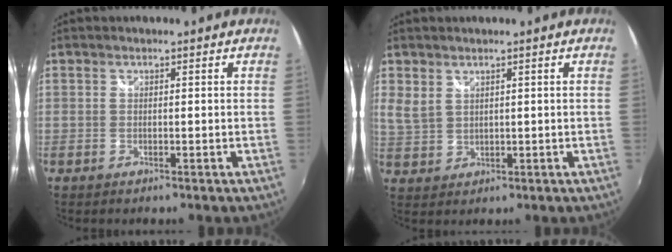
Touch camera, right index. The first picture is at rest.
{"total": 3.1, "force": [2.1, 1.7, 1.6], "torque": [-0.031, 0.002, 0.048]}